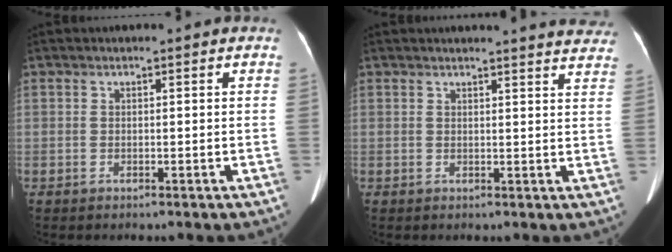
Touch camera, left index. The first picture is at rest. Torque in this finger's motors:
{"motor_torque": [0.42, -1.72, 0.07, 0.04]}